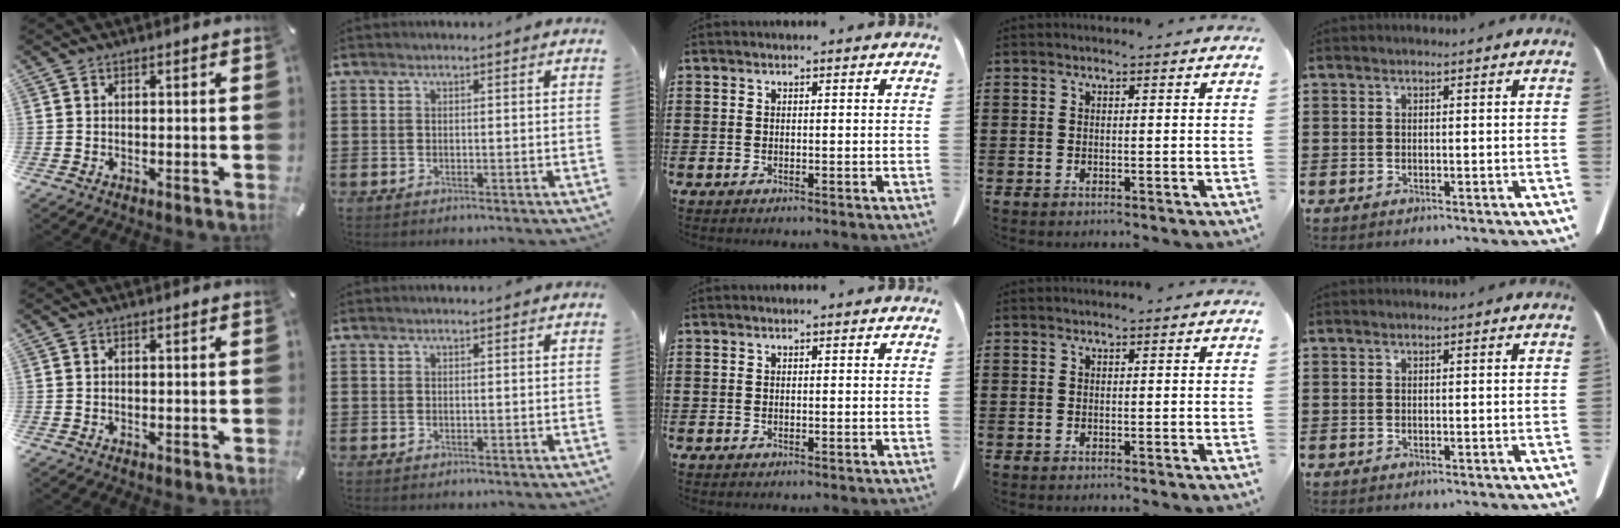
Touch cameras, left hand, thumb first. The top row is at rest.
{}